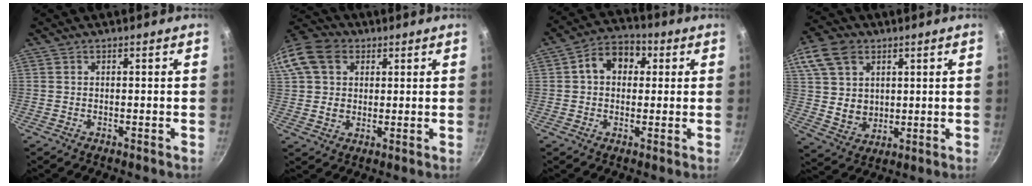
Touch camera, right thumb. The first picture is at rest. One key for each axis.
{"total": 14.8, "fx": 4.7, "fy": 11.6, "fz": 8.0, "tx": -0.160, "ty": 0.020, "tz": 0.076}
{"total": 8.9, "fx": 1.9, "fy": 6.8, "fz": 5.4, "tx": -0.051, "ty": 0.019, "tz": 0.015}
{"total": 15.2, "fx": 5.7, "fy": 11.8, "fz": 7.7, "tx": -0.146, "ty": -0.005, "tz": 0.117}